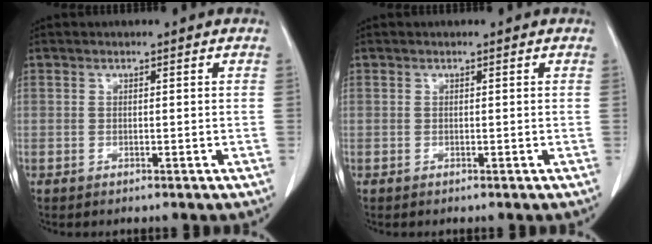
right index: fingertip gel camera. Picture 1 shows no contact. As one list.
[{"total": 0.0}]